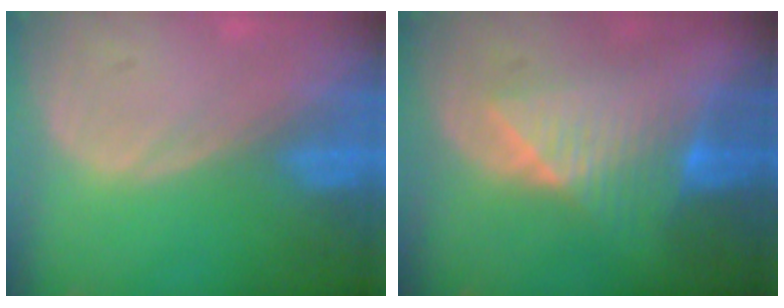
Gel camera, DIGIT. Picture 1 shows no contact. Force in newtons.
{"total": 7.3, "press": 7.2, "slide": 1.5}